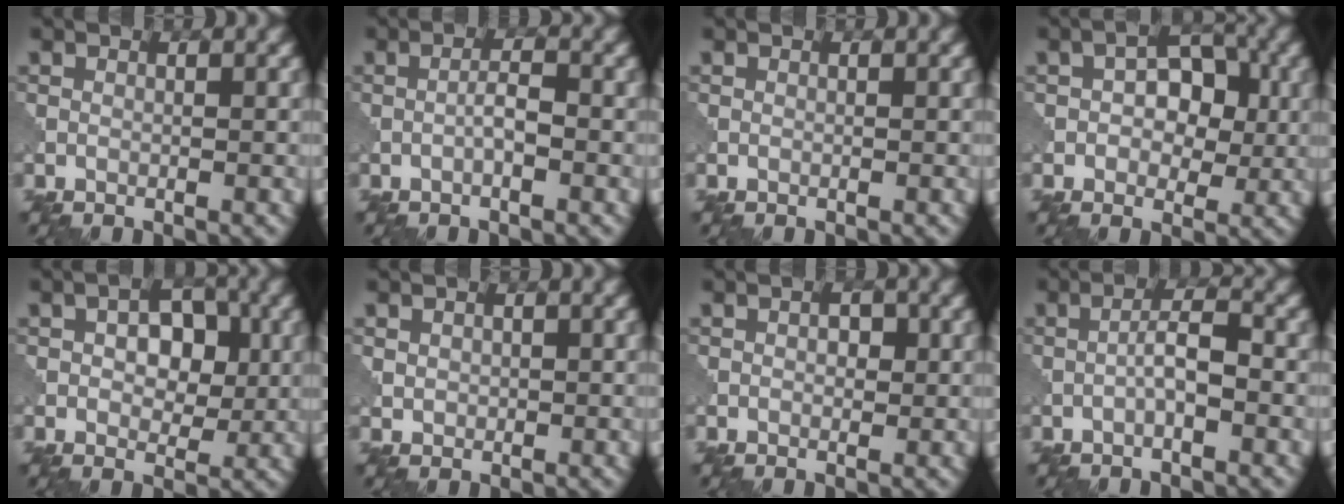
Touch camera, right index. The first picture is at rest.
{"total": 1.6, "force": [-0.6, 0.3, 1.5], "torque": [-0.028, 0.006, -0.014]}
{"total": 0.0}
{"total": 5.0, "force": [0.4, 3.4, 3.7], "torque": [-0.043, 0.004, -0.003]}
{"total": 5.1, "force": [0.8, 3.1, 4.0], "torque": [-0.057, 0.002, 0.009]}
{"total": 1.1, "force": [0.3, 1.0, 0.4], "torque": [-0.007, -0.002, 0.008]}
{"total": 1.4, "force": [0.3, 0.8, 1.1], "torque": [-0.016, 0.003, 0.003]}
{"total": 2.6, "force": [-0.7, 0.5, 2.4], "torque": [-0.045, 0.009, -0.017]}